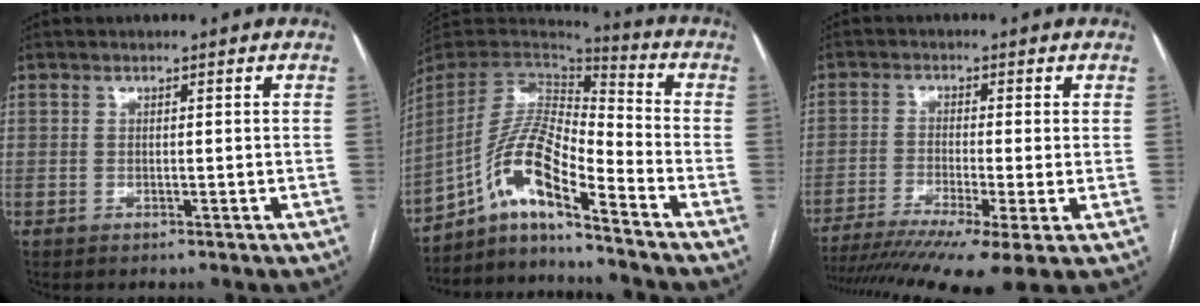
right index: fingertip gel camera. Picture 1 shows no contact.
{"total": 13.4, "force": [-8.1, 2.0, 10.4], "torque": [-0.208, 0.016, -0.144]}
{"total": 15.1, "force": [-10.5, 0.7, 10.9], "torque": [-0.182, -0.027, -0.168]}